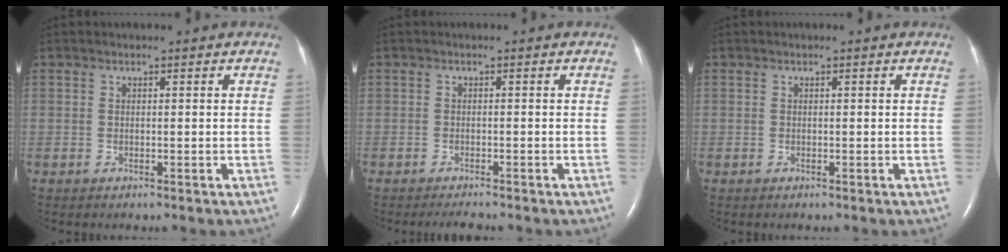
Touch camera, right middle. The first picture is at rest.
{"total": 2.3, "force": [-2.1, 0.1, 1.0], "torque": [-0.019, -0.006, -0.028]}
{"total": 0.0}